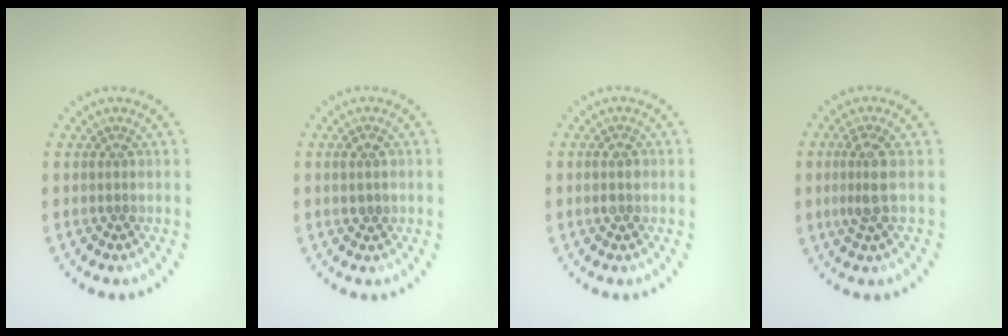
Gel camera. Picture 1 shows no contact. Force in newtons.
{"total": 1.2, "press": 1.2, "slide": 0.2}
{"total": 1.0, "press": 1.0, "slide": 0.1}
{"total": 2.3, "press": 1.9, "slide": 1.3}